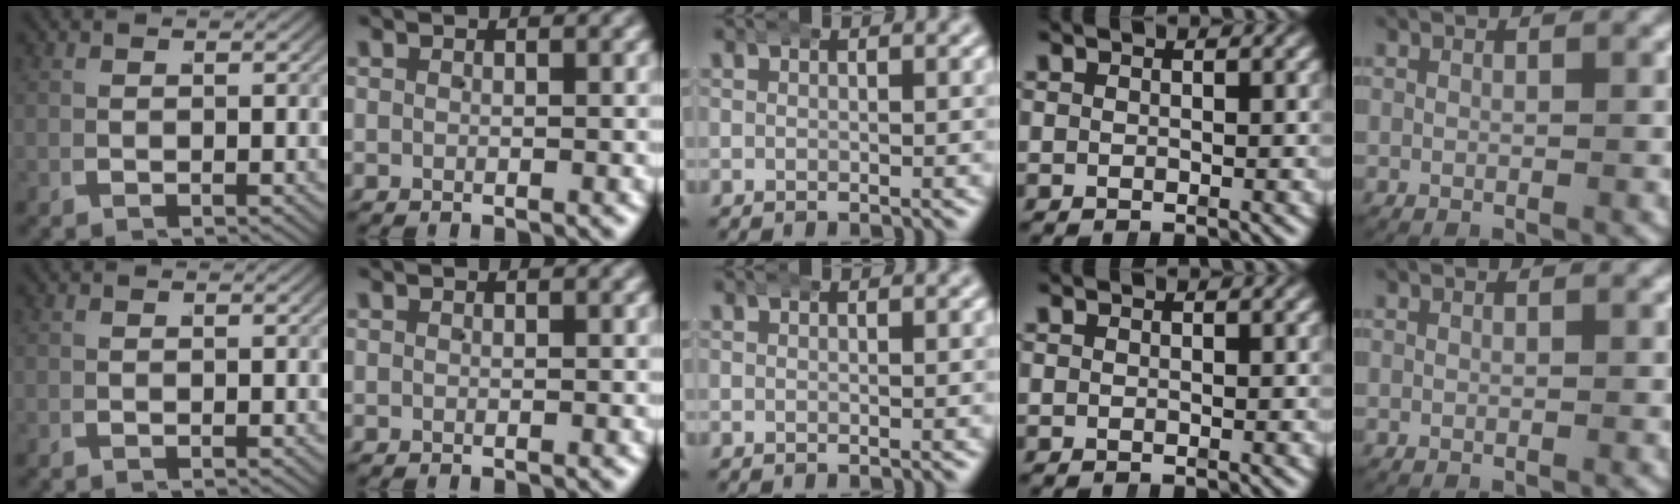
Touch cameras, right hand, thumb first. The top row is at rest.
{}